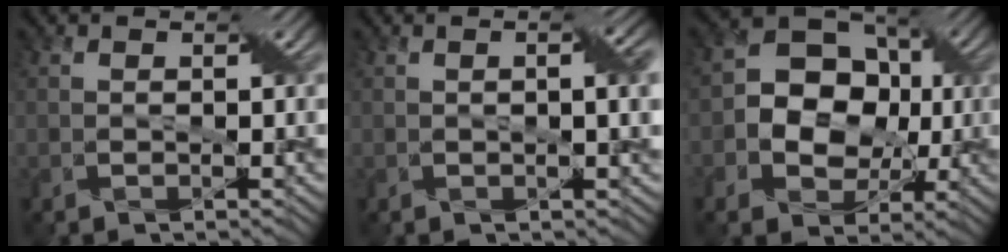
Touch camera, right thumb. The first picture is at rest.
{"total": 3.1, "force": [0.4, 0.5, 3.0], "torque": [-0.048, 0.010, 0.005]}
{"total": 10.7, "force": [-0.5, 8.4, 6.7], "torque": [-0.110, 0.004, -0.028]}